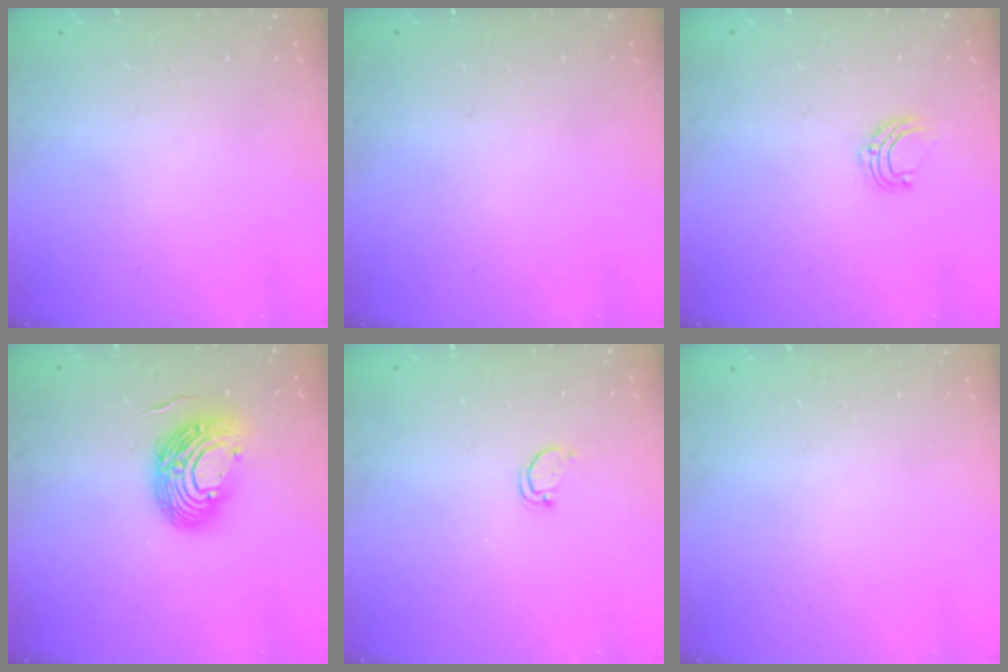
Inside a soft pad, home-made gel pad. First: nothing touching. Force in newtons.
{"total": 0.0}
{"total": 5.3, "press": 5.3, "slide": 0.5}
{"total": 13.3, "press": 13.1, "slide": 2.1}
{"total": 1.8, "press": 1.8, "slide": 0.1}
{"total": 0.0}